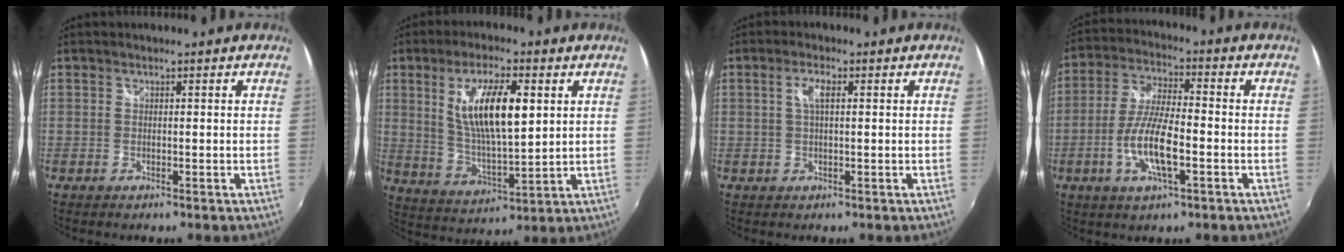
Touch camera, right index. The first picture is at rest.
{"total": 13.2, "force": [3.9, 4.0, 12.0], "torque": [-0.220, -0.002, 0.078]}
{"total": 2.8, "force": [0.7, 0.8, 2.6], "torque": [-0.051, 0.004, 0.011]}
{"total": 10.5, "force": [-3.4, 2.9, 9.5], "torque": [-0.196, -0.003, -0.066]}